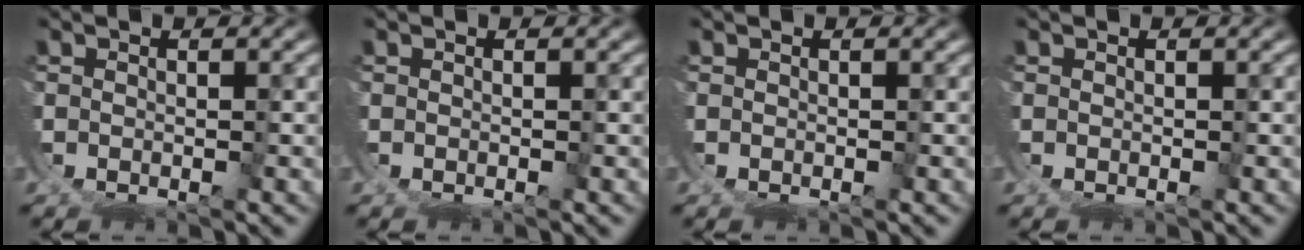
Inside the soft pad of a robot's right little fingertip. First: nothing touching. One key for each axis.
{"total": 0.0}
{"total": 0.0}
{"total": 0.0}